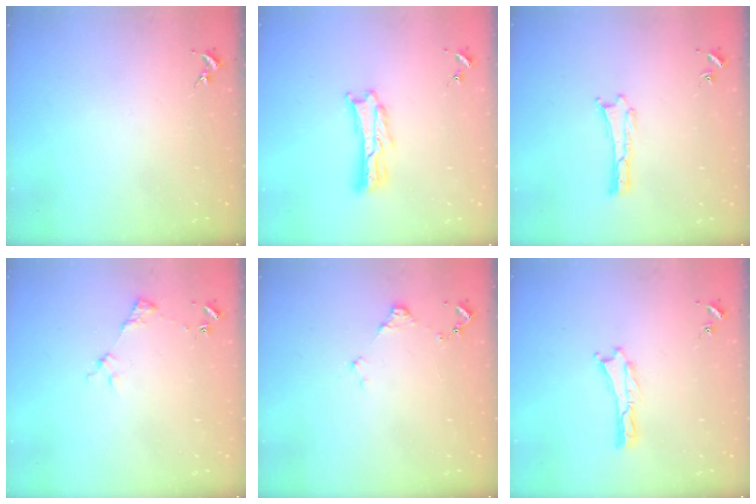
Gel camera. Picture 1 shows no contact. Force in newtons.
{"total": 2.8, "press": 2.7, "slide": 0.4}
{"total": 0.0}
{"total": 2.9, "press": 2.9, "slide": 0.4}
{"total": 1.2, "press": 1.2, "slide": 0.2}
{"total": 0.0}